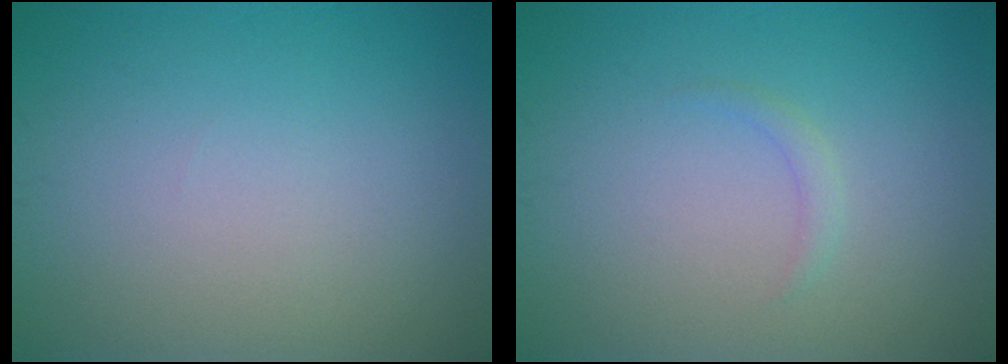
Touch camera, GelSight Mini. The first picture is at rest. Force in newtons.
{"total": 0.8, "press": 0.8, "slide": 0.0}